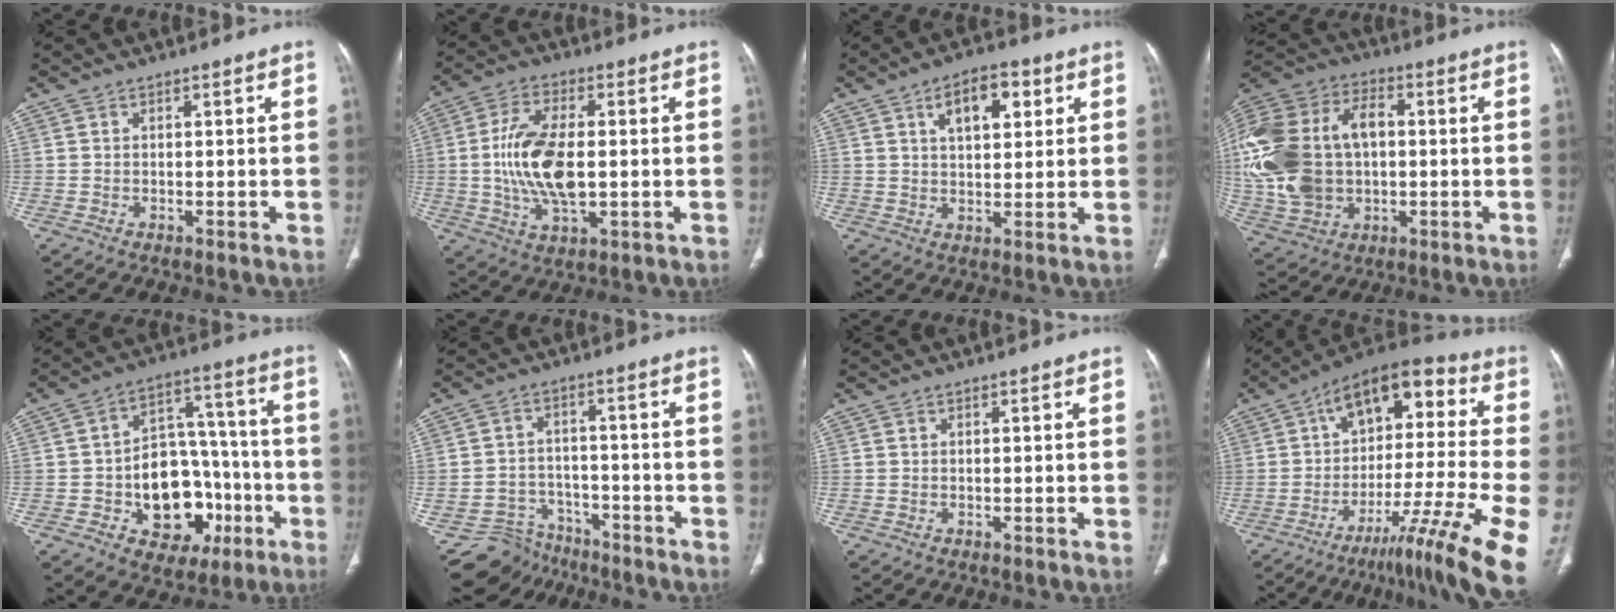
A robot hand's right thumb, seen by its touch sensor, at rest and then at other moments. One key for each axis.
{"total": 13.6, "fx": -0.2, "fy": 6.6, "fz": 11.9, "tx": -0.231, "ty": 0.001, "tz": -0.003}
{"total": 8.3, "fx": 3.4, "fy": 4.2, "fz": 6.3, "tx": -0.067, "ty": -0.002, "tz": 0.050}
{"total": 24.1, "fx": 0.7, "fy": 16.6, "fz": 17.5, "tx": -0.385, "ty": 0.020, "tz": 0.024}
{"total": 18.8, "fx": -5.5, "fy": 13.3, "fz": 12.2, "tx": -0.119, "ty": 0.051, "tz": -0.067}
{"total": 8.9, "fx": -7.2, "fy": 4.9, "fz": -1.5, "tx": 0.039, "ty": 0.076, "tz": -0.116}
{"total": 0.0}
{"total": 20.3, "fx": -5.8, "fy": 3.9, "fz": 19.1, "tx": -0.276, "ty": 0.073, "tz": -0.095}